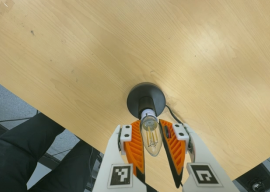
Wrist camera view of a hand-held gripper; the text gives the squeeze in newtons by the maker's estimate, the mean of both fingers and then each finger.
{"total": 13.2, "left": 12.6, "right": 13.8}